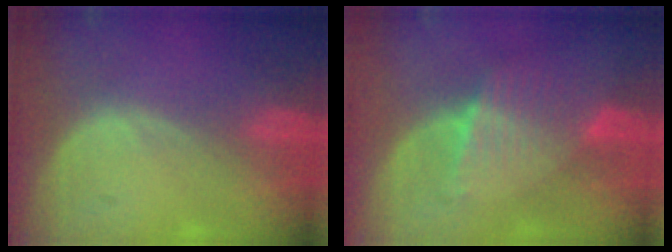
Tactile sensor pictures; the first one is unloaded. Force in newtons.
{"total": 6.8, "press": 6.0, "slide": 3.3}